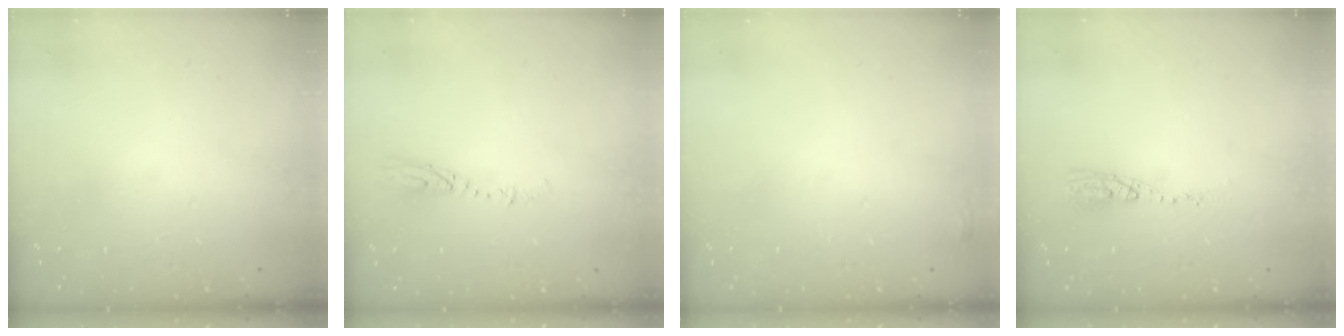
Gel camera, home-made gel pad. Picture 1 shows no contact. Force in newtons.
{"total": 3.5, "press": 3.4, "slide": 0.3}
{"total": 10.3, "press": 3.9, "slide": 9.5}
{"total": 6.3, "press": 6.1, "slide": 1.6}